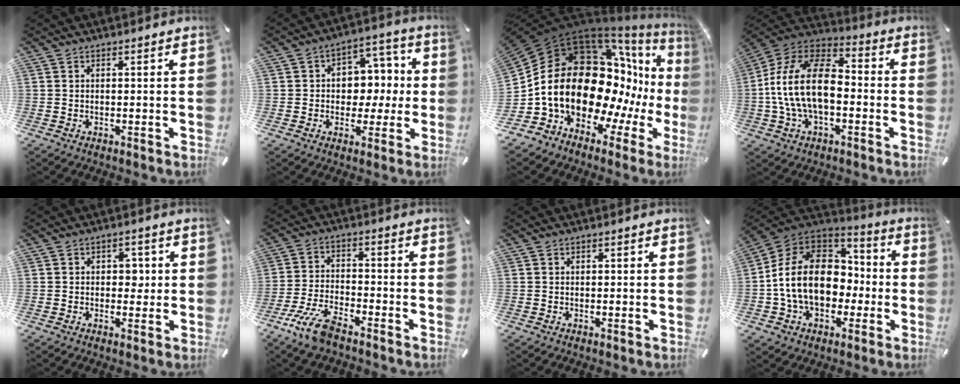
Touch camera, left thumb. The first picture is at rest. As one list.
[{"total": 8.6, "force": [-0.4, 7.8, 3.7], "torque": [-0.035, 0.004, -0.010]}, {"total": 26.2, "force": [1.2, 18.3, 18.7], "torque": [-0.326, -0.072, 0.062]}, {"total": 17.6, "force": [-2.8, 10.7, 13.8], "torque": [-0.293, 0.025, -0.053]}, {"total": 3.4, "force": [0.0, 2.6, 2.2], "torque": [-0.020, -0.001, -0.009]}, {"total": 8.7, "force": [-6.3, 2.7, 5.4], "torque": [-0.124, 0.016, -0.122]}, {"total": 0.0}, {"total": 18.0, "force": [-2.2, 14.1, 10.9], "torque": [-0.220, 0.018, -0.039]}]